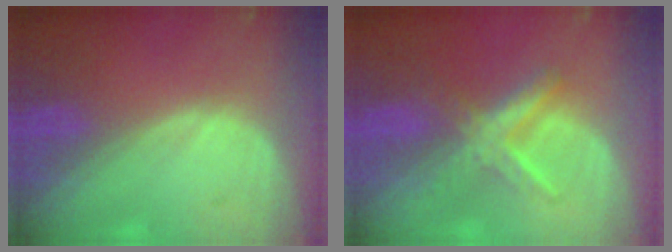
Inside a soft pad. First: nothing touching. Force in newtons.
{"total": 5.4, "press": 5.4, "slide": 0.7}